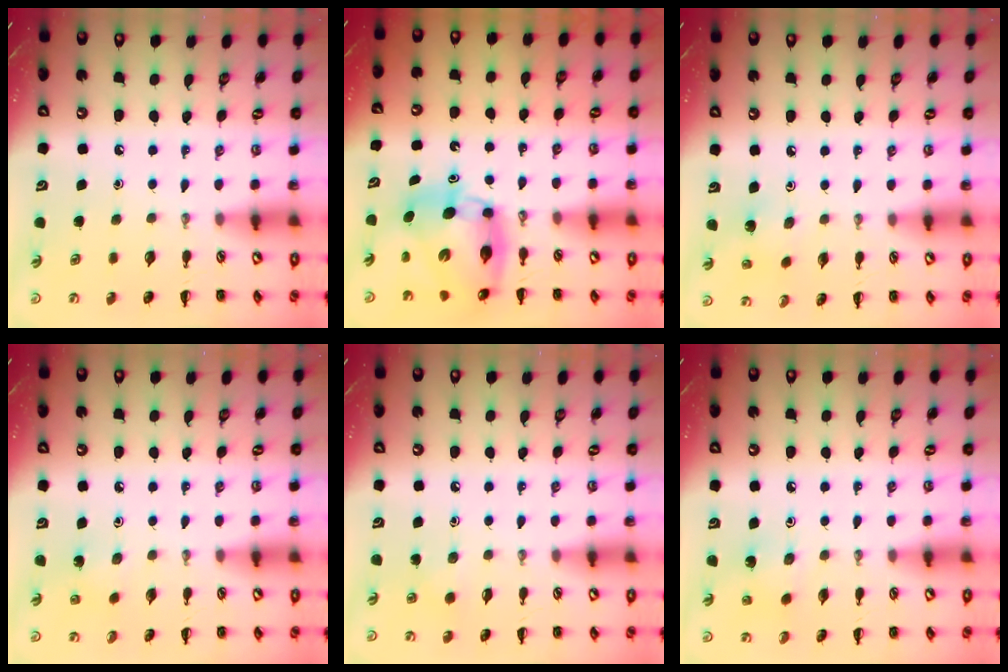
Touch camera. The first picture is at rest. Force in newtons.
{"total": 9.4, "press": 9.0, "slide": 2.7}
{"total": 2.1, "press": 2.0, "slide": 0.5}
{"total": 1.8, "press": 1.7, "slide": 0.6}
{"total": 1.8, "press": 1.7, "slide": 0.6}
{"total": 2.4, "press": 2.2, "slide": 0.8}